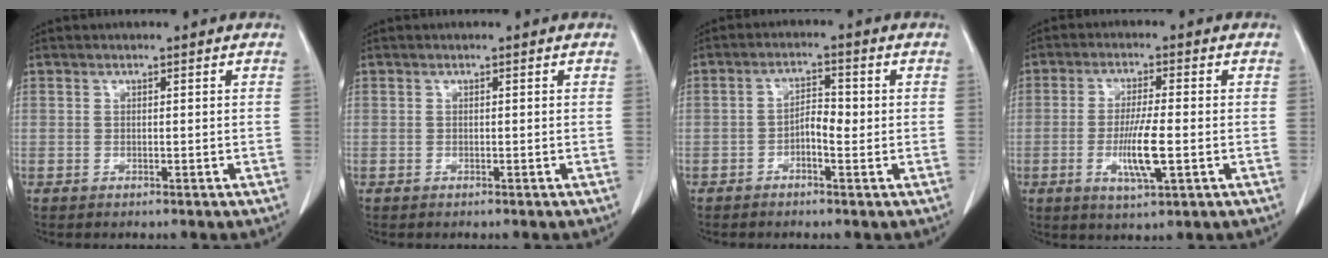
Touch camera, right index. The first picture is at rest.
{"total": 0.0}
{"total": 3.4, "force": [-0.7, 1.3, 3.1], "torque": [-0.048, 0.012, -0.011]}
{"total": 7.3, "force": [-1.7, 0.7, 7.1], "torque": [-0.134, -0.013, -0.031]}